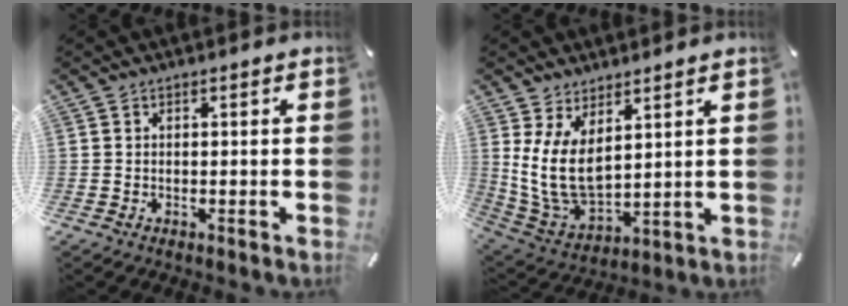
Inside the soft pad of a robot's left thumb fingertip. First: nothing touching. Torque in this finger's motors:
{"motor_torque": [0.53, 0.59, 1.73, -1.03, 0.55]}